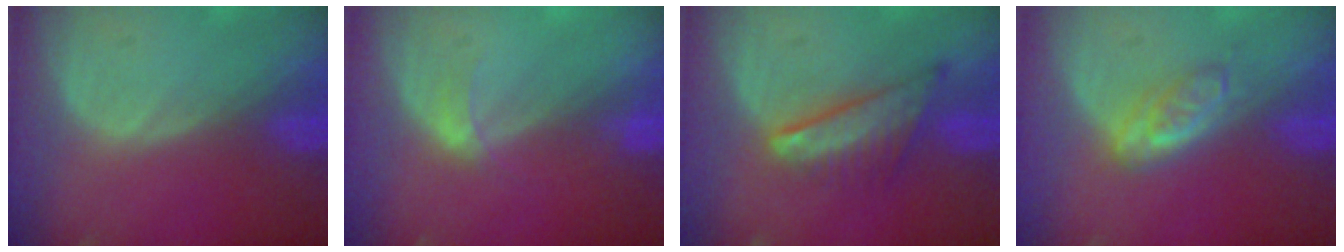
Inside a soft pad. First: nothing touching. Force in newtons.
{"total": 1.7, "press": 1.7, "slide": 0.2}
{"total": 7.3, "press": 6.3, "slide": 3.6}
{"total": 4.9, "press": 4.3, "slide": 2.4}